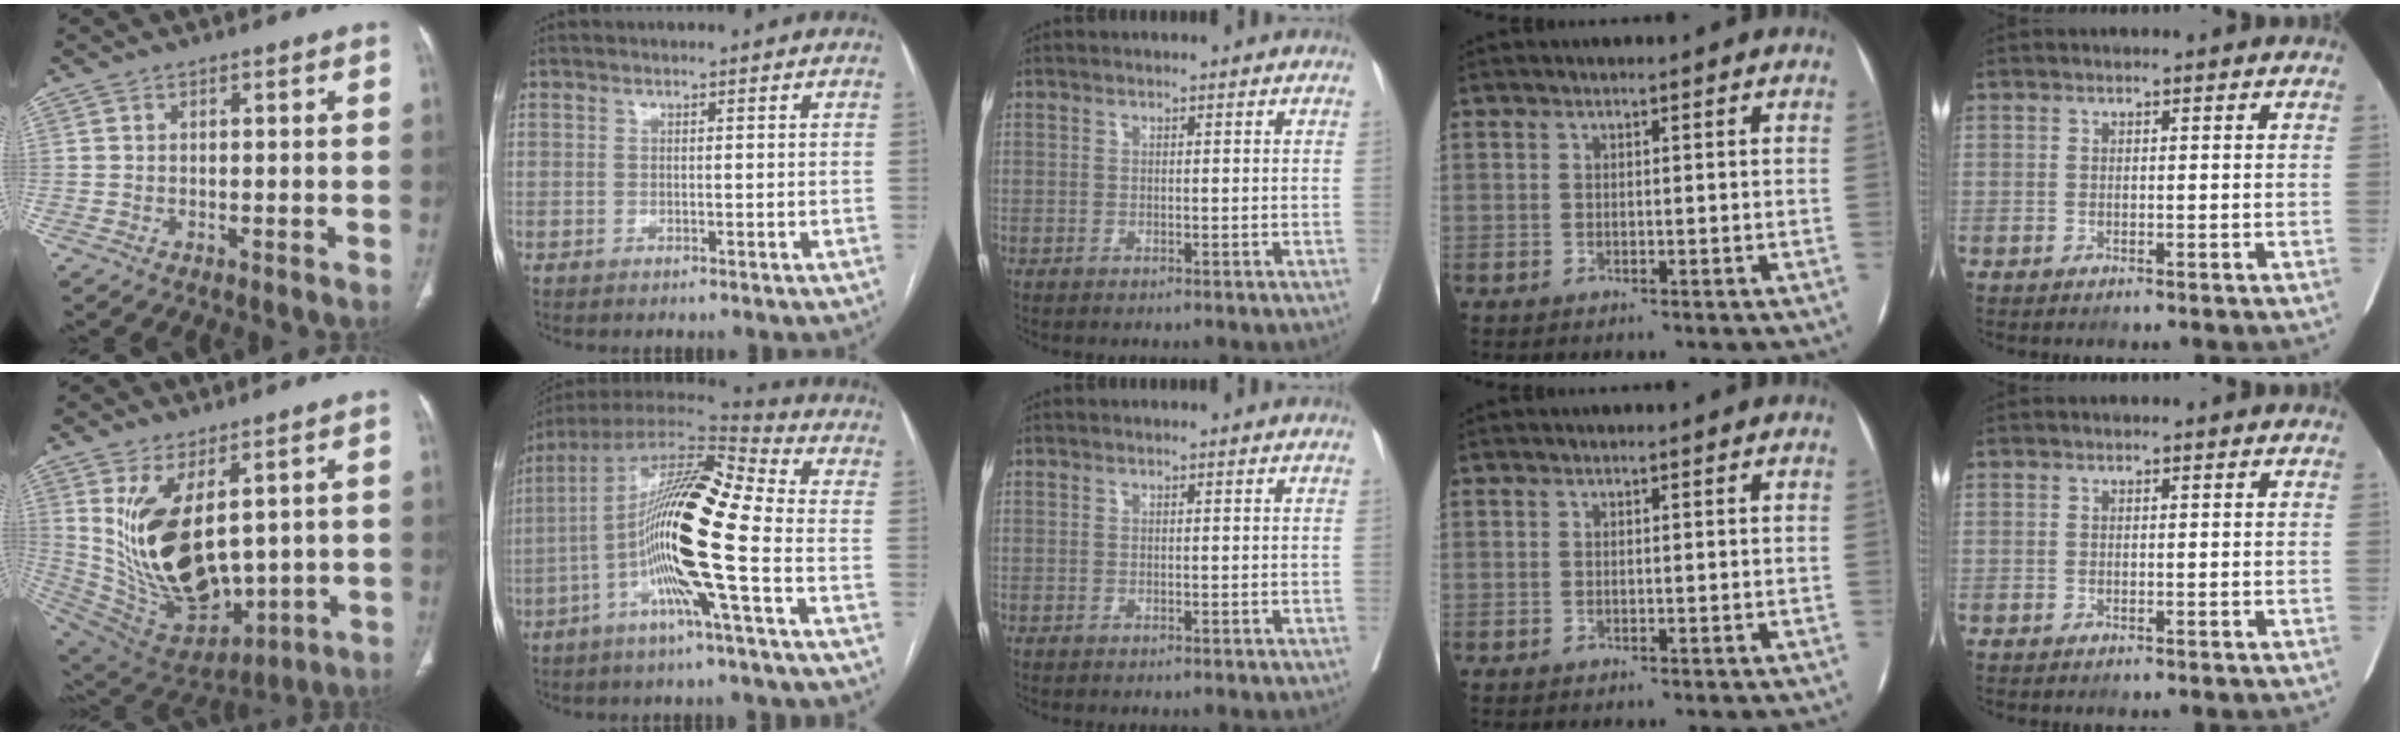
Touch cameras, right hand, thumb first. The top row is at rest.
{"thumb": {"total": 20.0, "force": [3.4, 11.0, 16.4], "torque": [-0.282, -0.031, 0.103]}, "index": {"total": 17.9, "force": [-4.1, 0.3, 17.4], "torque": [-0.321, 0.005, -0.092]}}